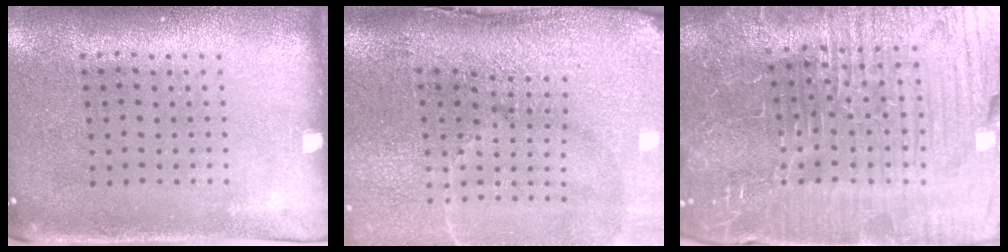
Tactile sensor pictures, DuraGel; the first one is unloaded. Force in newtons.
{"total": 5.0, "press": 4.1, "slide": 2.9}
{"total": 7.3, "press": 6.6, "slide": 3.3}